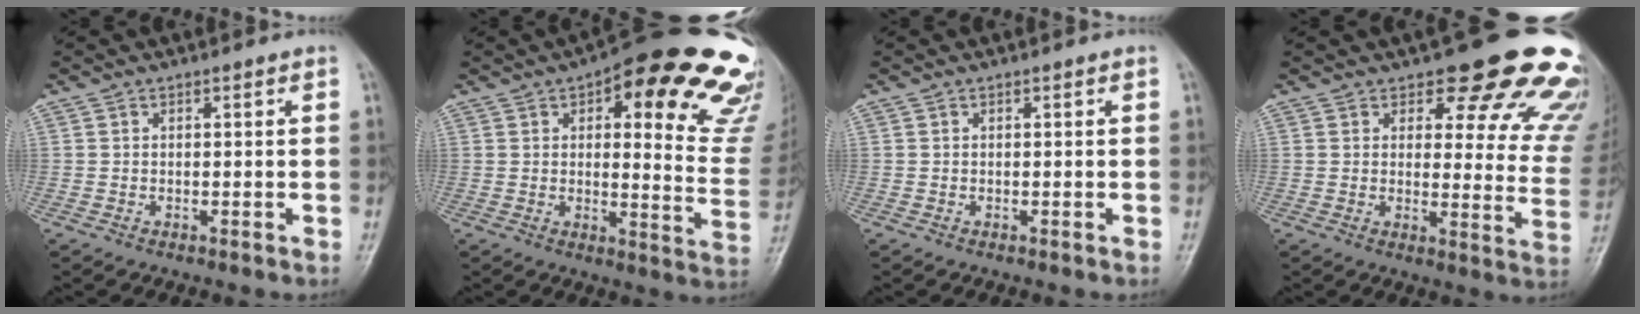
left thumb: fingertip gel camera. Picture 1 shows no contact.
{"total": 25.0, "force": [15.2, 8.1, 18.1], "torque": [-0.176, -0.063, 0.172]}
{"total": 0.0}
{"total": 20.7, "force": [15.5, 7.7, 11.5], "torque": [-0.084, -0.086, 0.167]}